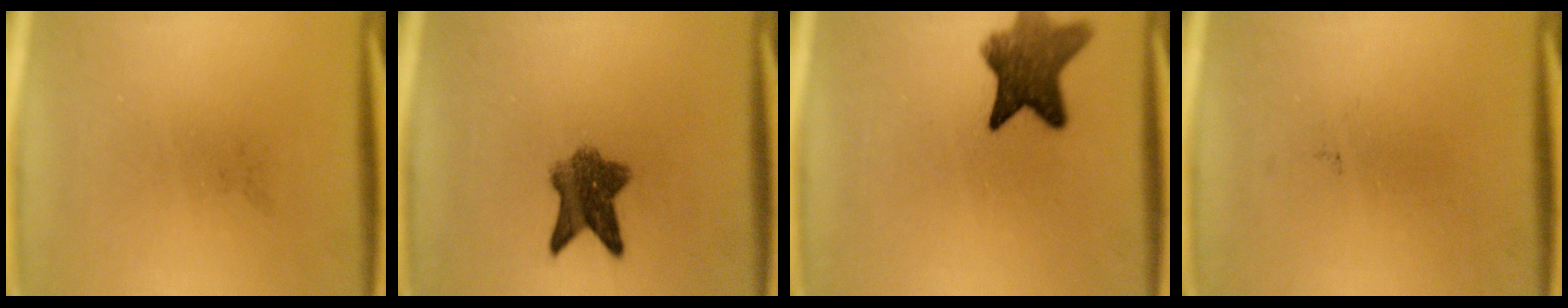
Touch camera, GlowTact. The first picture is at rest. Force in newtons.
{"total": 6.9}
{"total": 8.4}
{"total": 0.0}